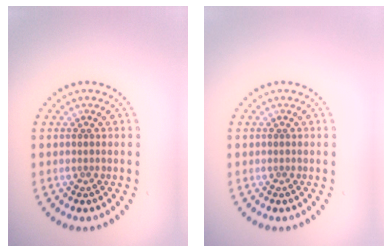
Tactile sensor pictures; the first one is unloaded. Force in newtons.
{"total": 0.0}